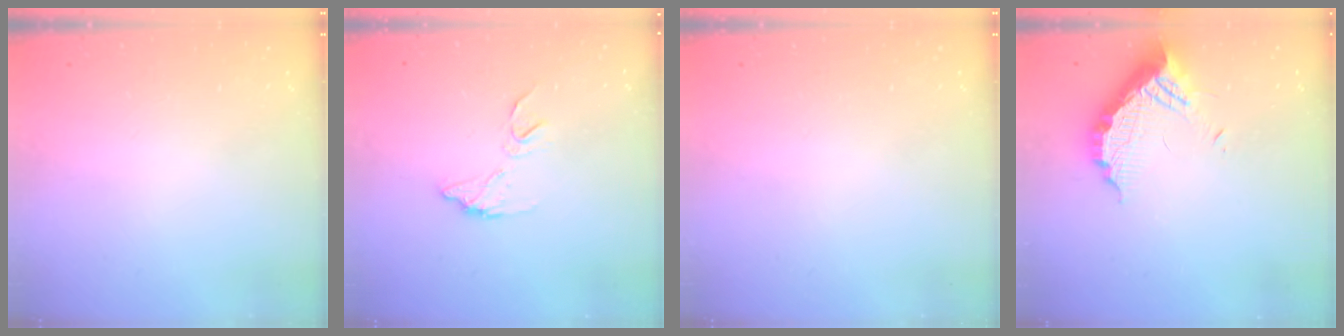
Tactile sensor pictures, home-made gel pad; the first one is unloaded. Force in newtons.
{"total": 8.2, "press": 8.2, "slide": 0.1}
{"total": 0.0}
{"total": 11.8, "press": 11.7, "slide": 1.0}